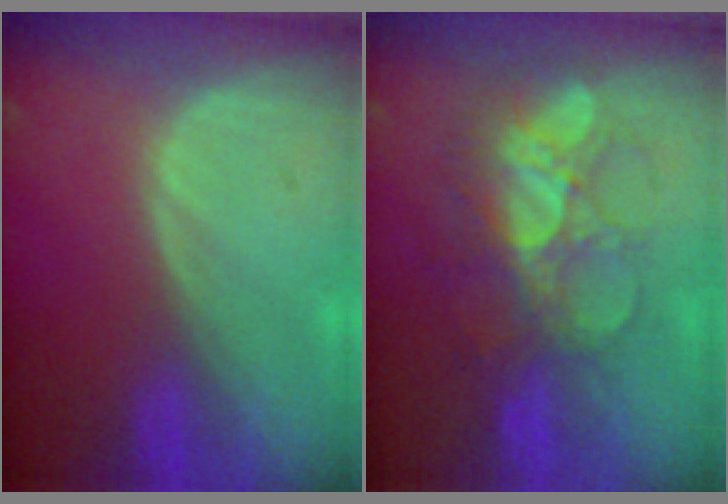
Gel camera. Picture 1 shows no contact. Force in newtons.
{"total": 8.4, "press": 8.1, "slide": 2.2}